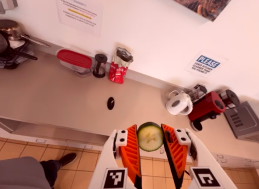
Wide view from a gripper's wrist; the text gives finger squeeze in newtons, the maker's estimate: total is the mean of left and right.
{"total": 9.1, "left": 8.9, "right": 9.4}